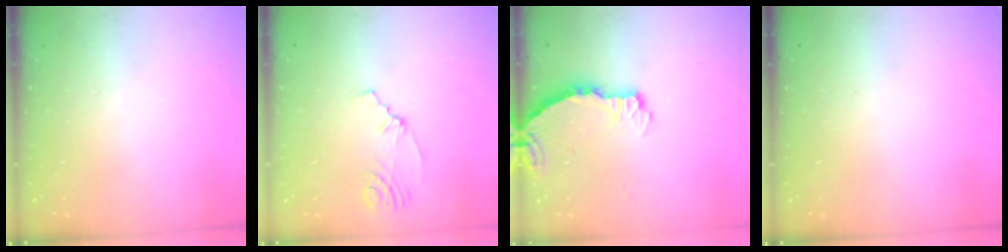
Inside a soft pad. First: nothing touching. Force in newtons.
{"total": 2.3, "press": 2.0, "slide": 1.2}
{"total": 3.8, "press": 3.8, "slide": 0.3}
{"total": 0.0}